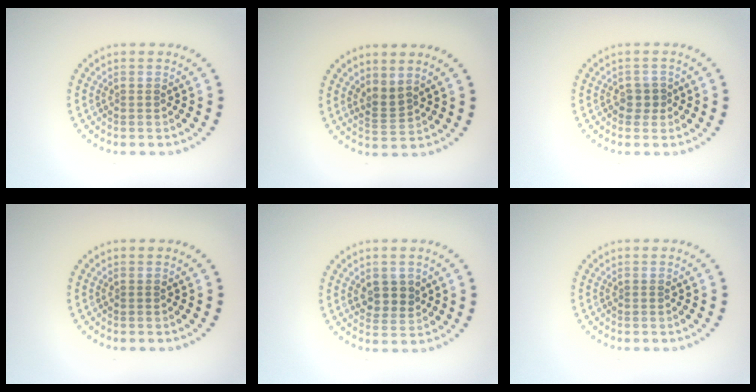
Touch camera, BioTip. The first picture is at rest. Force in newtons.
{"total": 1.9, "press": 1.4, "slide": 1.2}
{"total": 1.1, "press": 0.9, "slide": 0.6}
{"total": 0.0}
{"total": 2.6, "press": 2.4, "slide": 1.0}
{"total": 0.0}